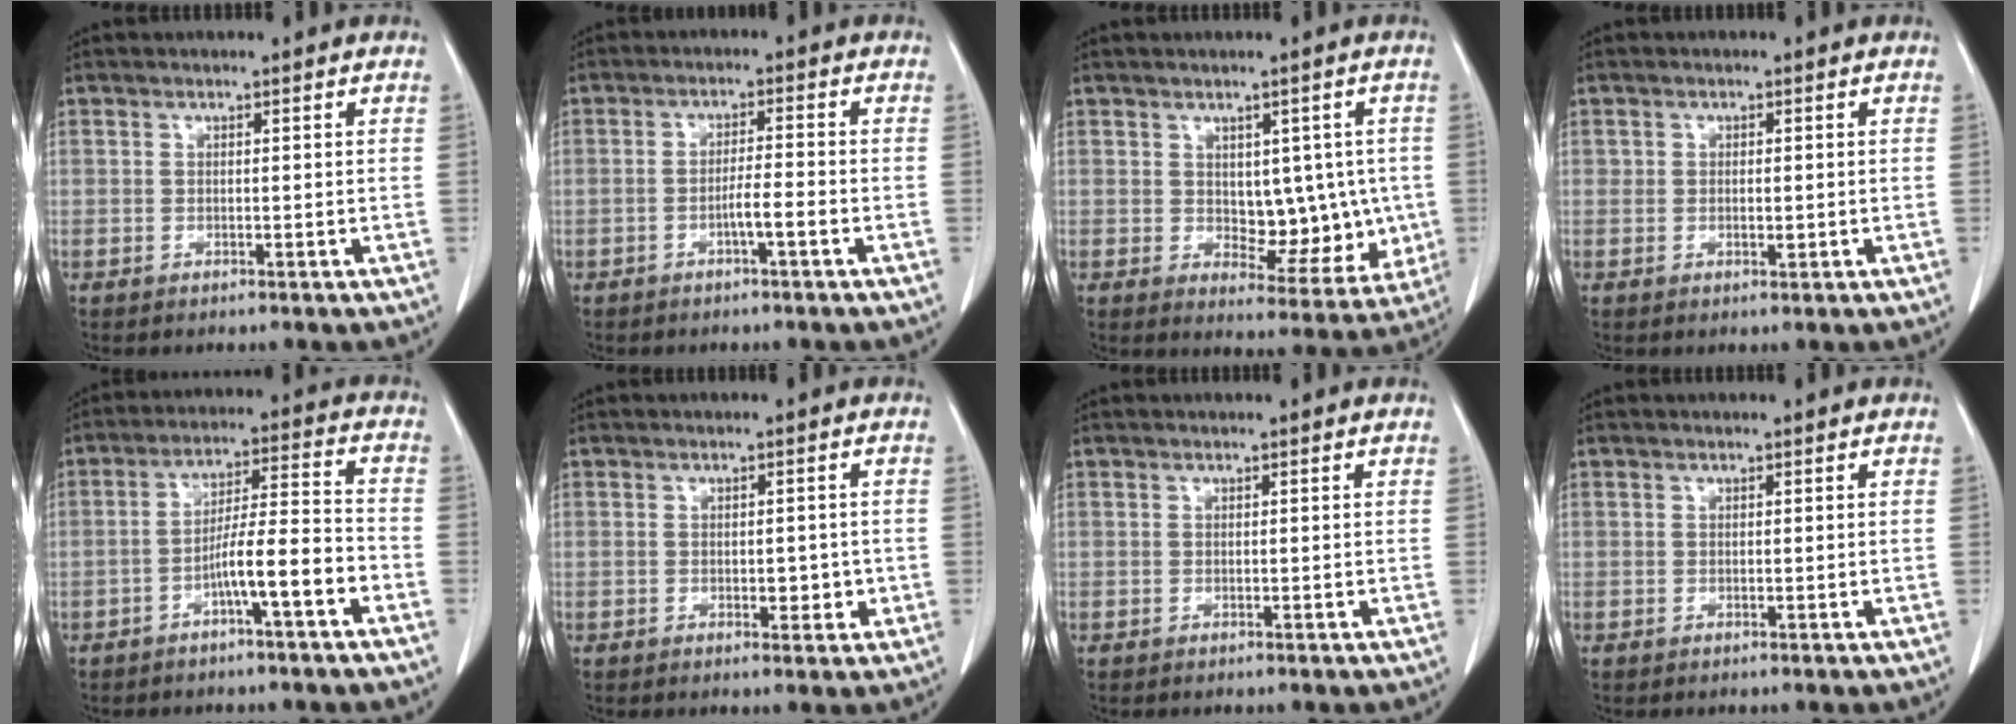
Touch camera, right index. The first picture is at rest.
{"total": 3.0, "force": [-1.4, -0.1, 2.7], "torque": [-0.040, 0.002, -0.025]}
{"total": 8.6, "force": [0.3, 5.2, 6.9], "torque": [-0.065, 0.006, 0.022]}
{"total": 1.2, "force": [0.0, 0.6, 1.0], "torque": [-0.016, -0.002, 0.000]}
{"total": 8.5, "force": [-4.1, 0.3, 7.5], "torque": [-0.125, 0.023, -0.065]}
{"total": 2.5, "force": [-0.4, 1.5, 1.9], "torque": [-0.018, 0.002, 0.000]}
{"total": 0.0}
{"total": 0.0}